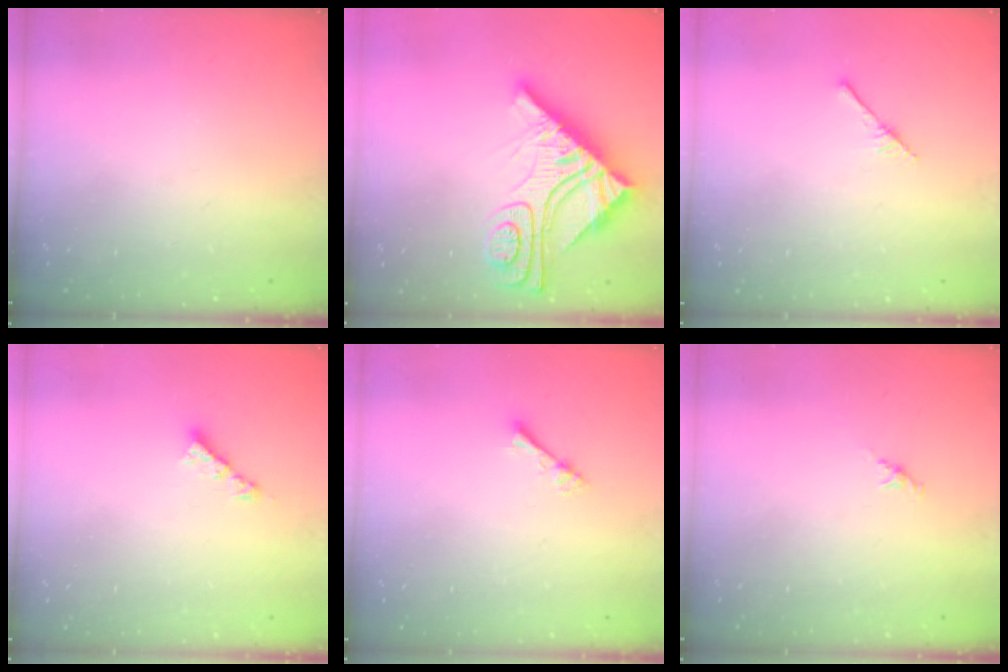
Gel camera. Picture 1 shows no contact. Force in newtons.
{"total": 17.0, "press": 16.9, "slide": 1.4}
{"total": 2.9, "press": 2.9, "slide": 0.2}
{"total": 2.6, "press": 2.6, "slide": 0.1}
{"total": 2.4, "press": 2.4, "slide": 0.2}
{"total": 2.1, "press": 2.0, "slide": 0.7}